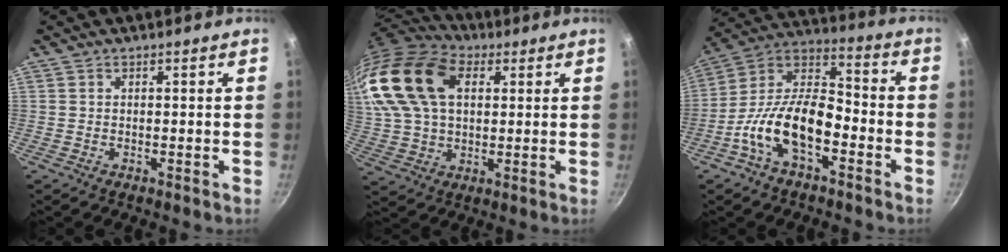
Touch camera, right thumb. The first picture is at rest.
{"total": 23.8, "force": [7.3, 15.5, 16.5], "torque": [-0.342, 0.012, 0.128]}
{"total": 16.4, "force": [-6.3, 8.4, 12.6], "torque": [-0.214, 0.059, -0.137]}